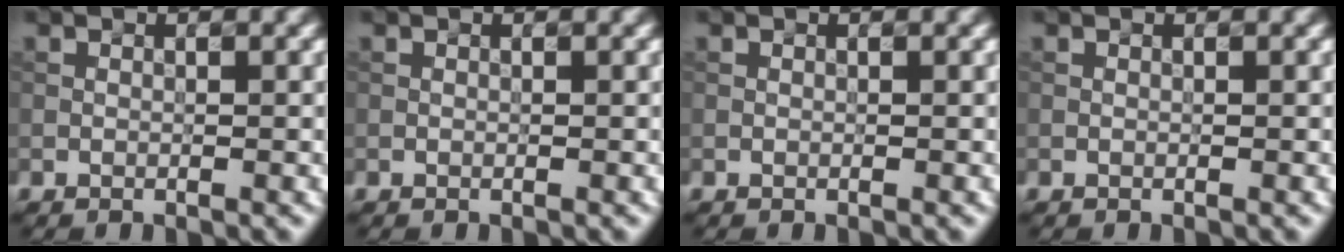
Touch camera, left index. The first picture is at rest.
{"total": 0.0}
{"total": 0.0}
{"total": 0.0}